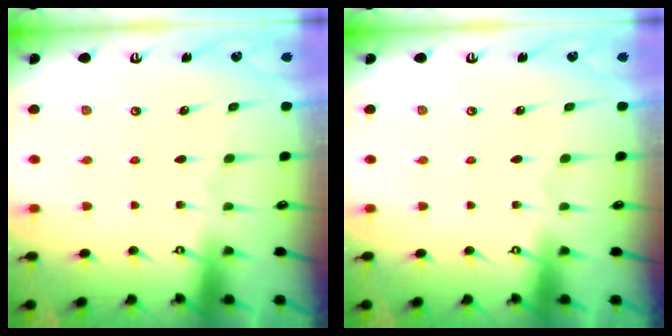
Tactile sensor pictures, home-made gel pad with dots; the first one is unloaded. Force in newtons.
{"total": 0.0}